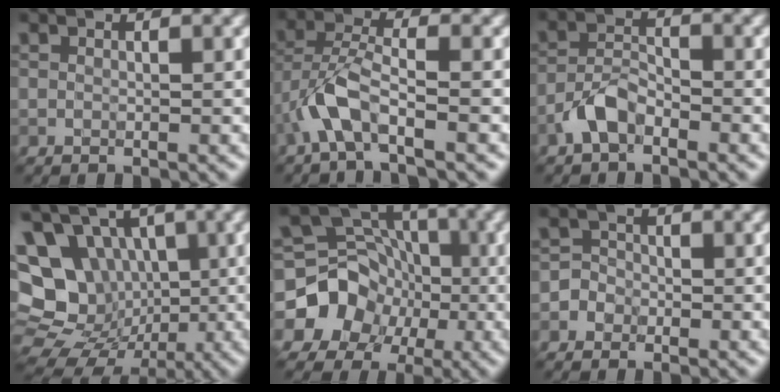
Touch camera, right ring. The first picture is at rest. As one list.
[{"total": 4.4, "force": [-2.2, 1.4, 3.5], "torque": [-0.073, 0.009, -0.051]}, {"total": 2.9, "force": [-1.9, 1.3, 1.7], "torque": [-0.033, 0.010, -0.043]}, {"total": 15.2, "force": [0.3, 13.3, 7.4], "torque": [-0.157, 0.016, 0.005]}, {"total": 10.5, "force": [-2.8, 9.5, 3.6], "torque": [-0.051, -0.004, -0.066]}, {"total": 2.9, "force": [-1.5, 2.5, 0.4], "torque": [0.014, 0.009, -0.040]}]